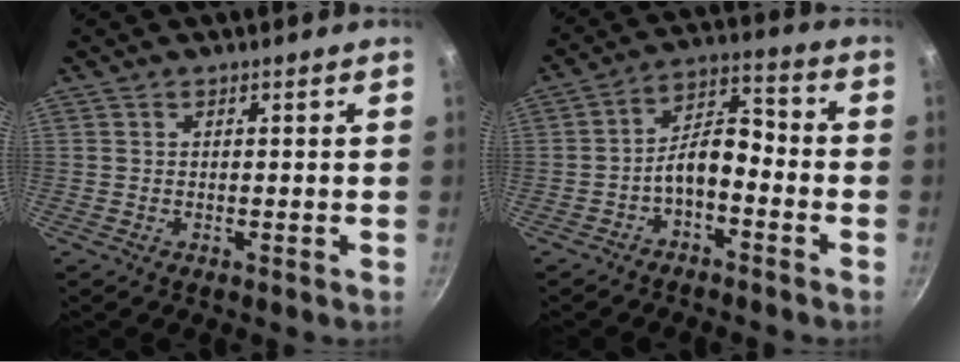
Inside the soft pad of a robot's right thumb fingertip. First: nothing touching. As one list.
[{"total": 7.8, "force": [-3.5, 4.0, 5.8], "torque": [-0.087, 0.057, -0.065]}]